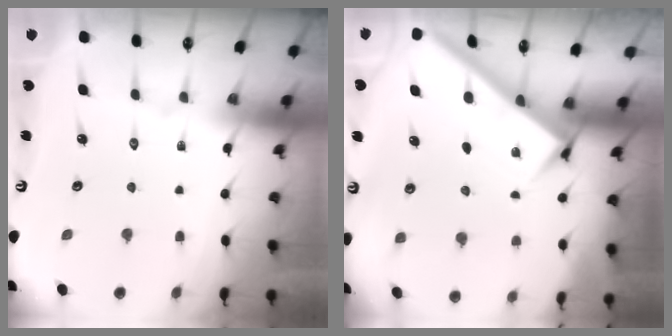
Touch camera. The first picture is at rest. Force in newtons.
{"total": 2.9, "press": 2.9, "slide": 0.1}